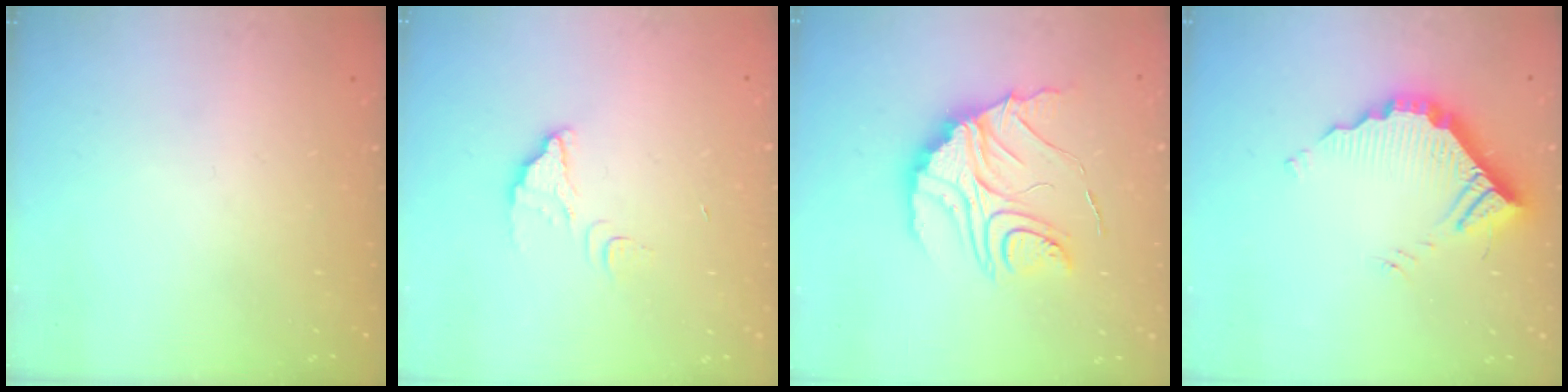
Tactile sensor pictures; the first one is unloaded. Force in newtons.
{"total": 3.5, "press": 3.5, "slide": 0.2}
{"total": 15.0, "press": 14.9, "slide": 1.1}
{"total": 10.6, "press": 10.6, "slide": 0.3}